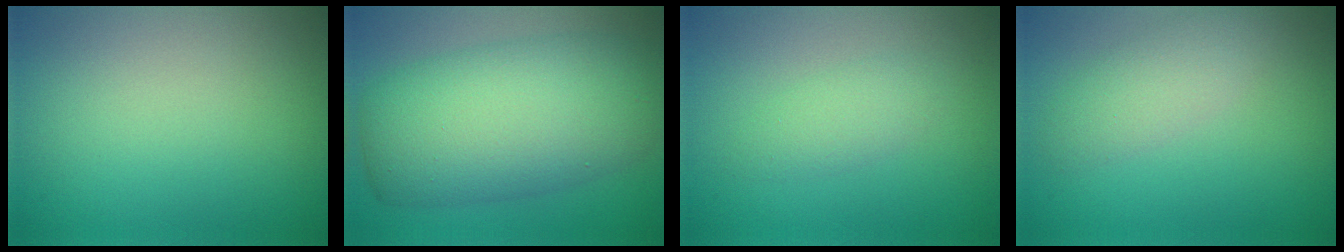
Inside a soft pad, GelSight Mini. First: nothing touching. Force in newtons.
{"total": 10.5, "press": 10.5, "slide": 0.2}
{"total": 1.8, "press": 1.8, "slide": 0.0}
{"total": 2.5, "press": 2.5, "slide": 0.1}